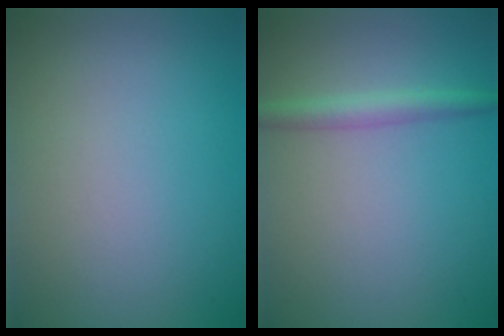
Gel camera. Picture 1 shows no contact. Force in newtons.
{"total": 2.2, "press": 2.2, "slide": 0.1}